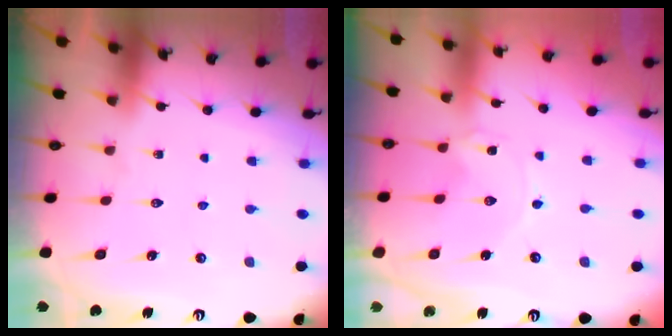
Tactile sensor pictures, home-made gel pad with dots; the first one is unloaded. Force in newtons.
{"total": 0.0}